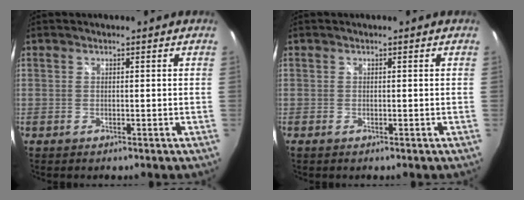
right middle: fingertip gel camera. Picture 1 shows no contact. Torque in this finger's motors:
{"motor_torque": [-0.31, -0.15, -0.04, 0.00]}